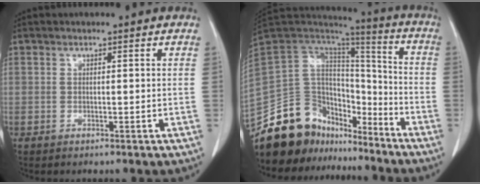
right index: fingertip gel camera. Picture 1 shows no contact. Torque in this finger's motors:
{"motor_torque": [-0.72, -0.79, -0.57, -0.21]}